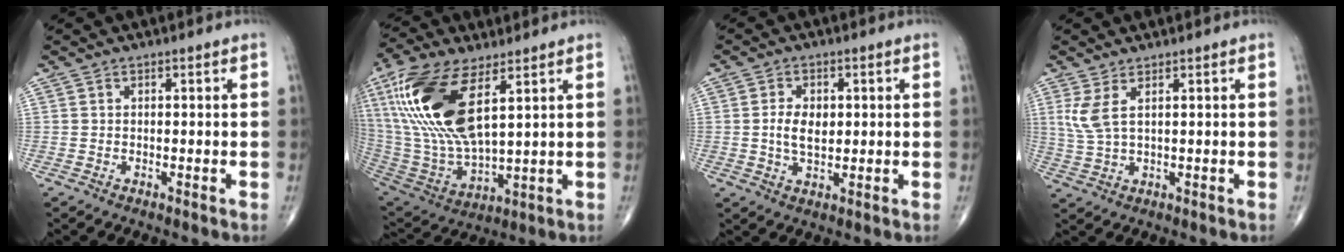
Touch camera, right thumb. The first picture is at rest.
{"total": 22.5, "force": [8.4, 9.2, 18.7], "torque": [-0.414, -0.031, 0.170]}
{"total": 5.3, "force": [0.5, 3.1, 4.2], "torque": [-0.072, -0.004, 0.010]}
{"total": 4.5, "force": [1.8, 1.2, 3.9], "torque": [-0.101, -0.008, 0.048]}